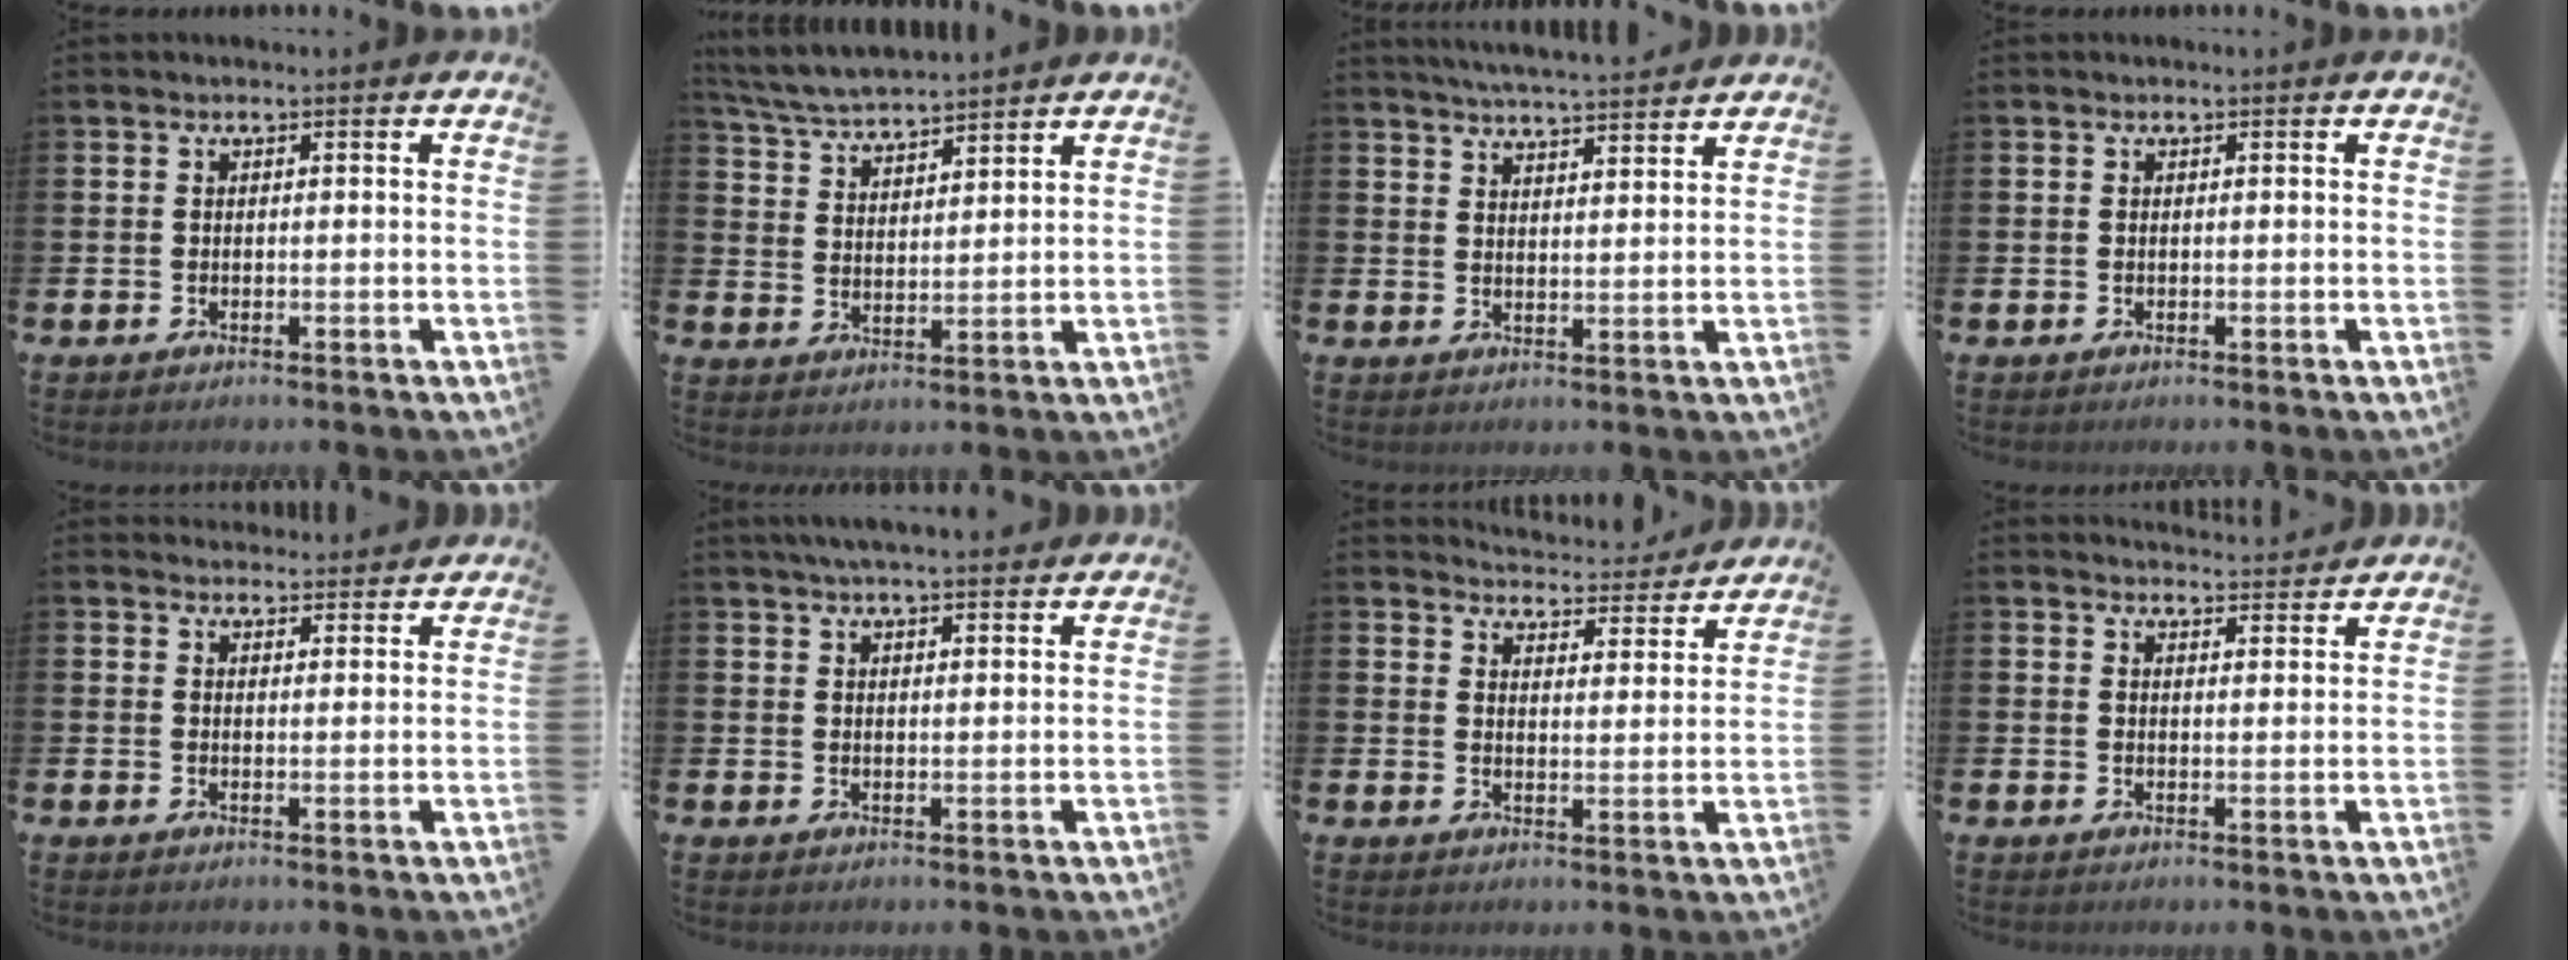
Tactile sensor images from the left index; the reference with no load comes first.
{"total": 5.3, "force": [5.2, 0.3, 0.7], "torque": [-0.037, -0.030, 0.094]}
{"total": 5.0, "force": [4.9, -0.2, 0.6], "torque": [-0.021, -0.027, 0.088]}
{"total": 0.0}
{"total": 3.0, "force": [2.9, 0.7, -0.2], "torque": [0.009, -0.018, 0.052]}
{"total": 4.0, "force": [3.8, 0.2, 1.1], "torque": [-0.029, -0.010, 0.069]}
{"total": 4.4, "force": [4.4, 0.5, 0.0], "torque": [-0.007, -0.039, 0.074]}
{"total": 3.5, "force": [3.5, 0.2, -0.1], "torque": [0.003, -0.025, 0.061]}